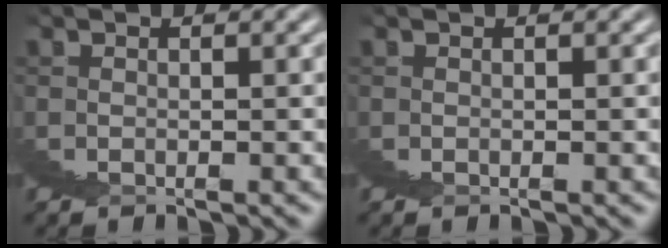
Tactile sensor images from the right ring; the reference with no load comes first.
{"total": 0.0}